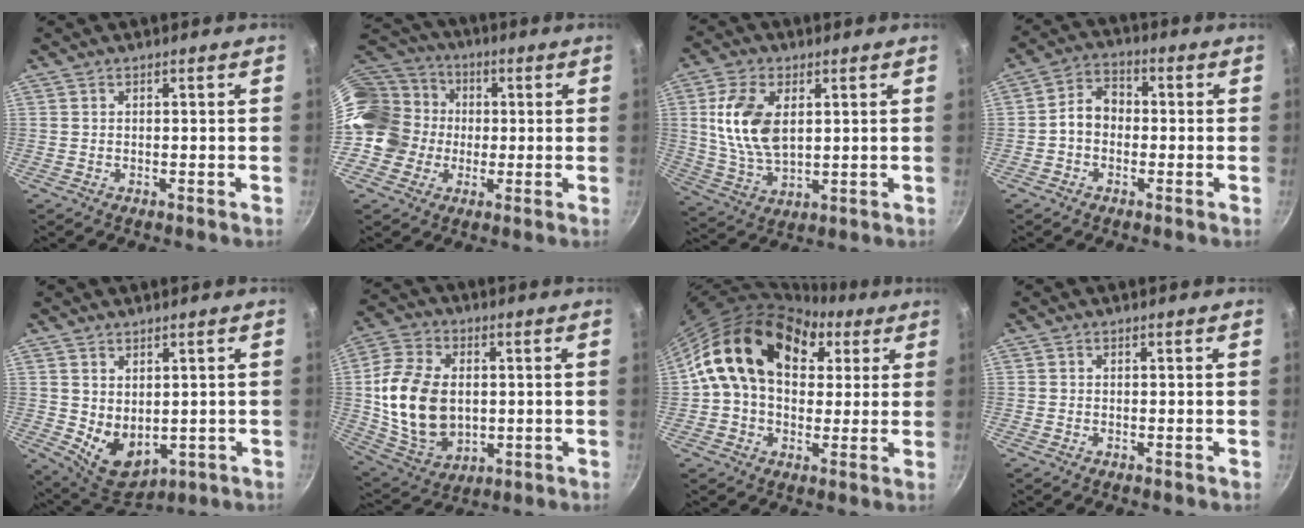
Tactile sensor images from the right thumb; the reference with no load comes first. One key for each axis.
{"total": 18.1, "fx": -0.4, "fy": 16.0, "fz": 8.6, "tx": -0.145, "ty": 0.050, "tz": -0.013}
{"total": 12.6, "fx": 2.6, "fy": 7.3, "fz": 9.9, "tx": -0.185, "ty": -0.014, "tz": 0.056}
{"total": 6.1, "fx": -0.9, "fy": 4.8, "fz": 3.7, "tx": -0.042, "ty": 0.025, "tz": -0.031}
{"total": 8.2, "fx": 0.8, "fy": 5.8, "fz": 5.8, "tx": -0.070, "ty": -0.023, "tz": 0.038}
{"total": 17.7, "fx": 0.6, "fy": 12.4, "fz": 12.7, "tx": -0.230, "ty": 0.000, "tz": 0.022}
{"total": 19.5, "fx": 5.9, "fy": 13.9, "fz": 12.3, "tx": -0.183, "ty": 0.017, "tz": 0.084}
{"total": 0.0}